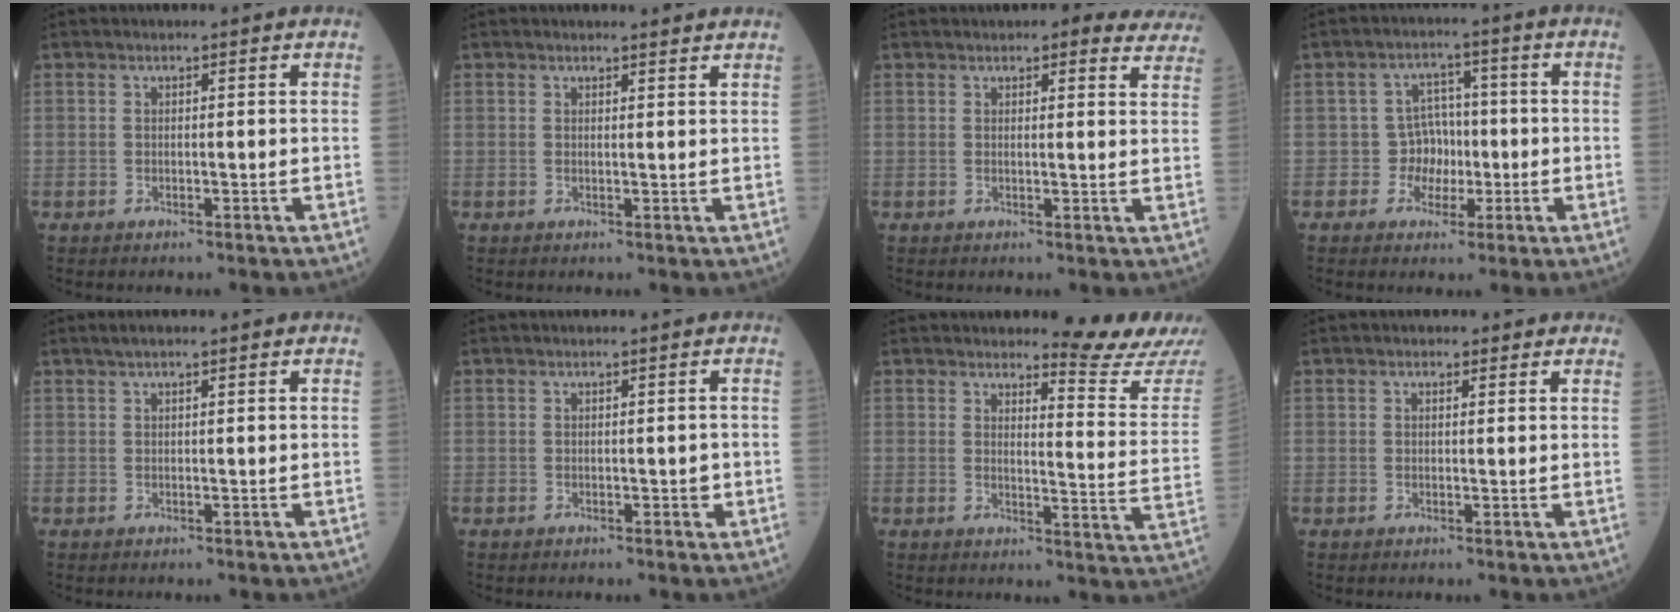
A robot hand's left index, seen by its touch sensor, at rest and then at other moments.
{"total": 2.4, "force": [2.4, 0.2, 0.3], "torque": [-0.012, -0.004, 0.024]}
{"total": 9.1, "force": [8.3, 2.5, 2.6], "torque": [-0.003, -0.004, 0.069]}
{"total": 4.6, "force": [-1.0, 4.4, 1.2], "torque": [-0.013, 0.015, -0.014]}
{"total": 2.8, "force": [2.1, 0.5, 1.8], "torque": [-0.033, 0.026, 0.037]}
{"total": 0.9, "force": [-0.2, 0.6, 0.7], "torque": [-0.009, 0.001, 0.001]}
{"total": 9.1, "force": [9.0, -1.6, 0.5], "torque": [-0.010, -0.102, 0.103]}
{"total": 1.8, "force": [1.1, 1.5, 0.1], "torque": [0.007, 0.004, 0.012]}